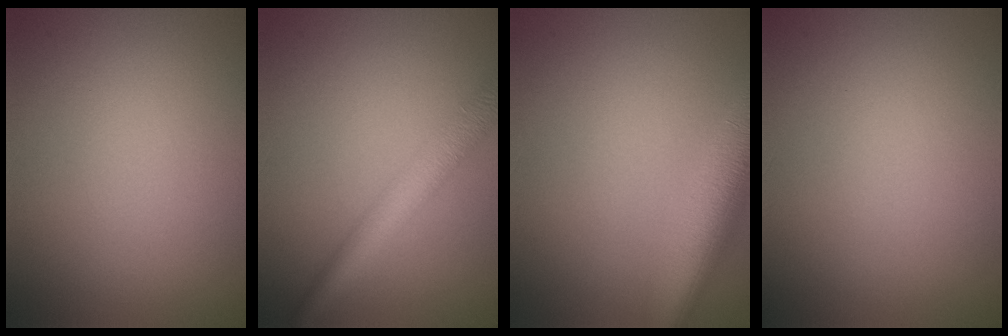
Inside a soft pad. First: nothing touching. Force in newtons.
{"total": 4.4, "press": 4.4, "slide": 0.2}
{"total": 7.6, "press": 7.6, "slide": 0.5}
{"total": 0.0}